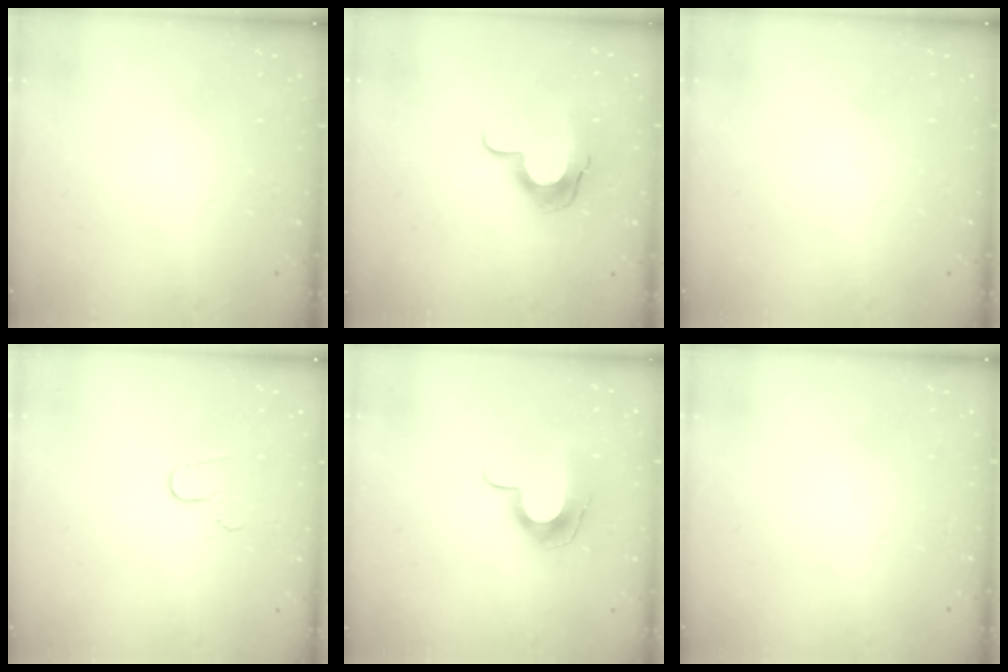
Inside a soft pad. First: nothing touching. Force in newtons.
{"total": 11.2, "press": 11.2, "slide": 1.1}
{"total": 0.0}
{"total": 4.5, "press": 4.5, "slide": 0.3}
{"total": 9.9, "press": 9.9, "slide": 0.3}
{"total": 0.0}